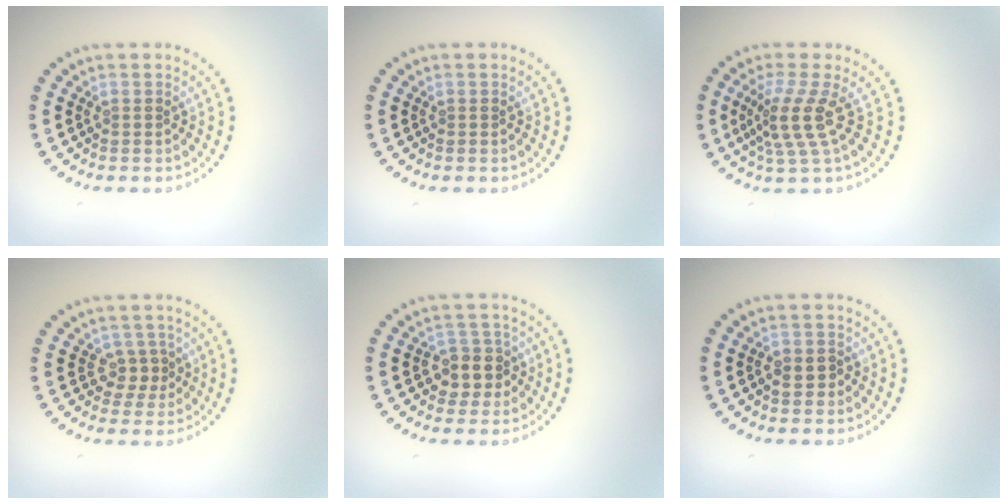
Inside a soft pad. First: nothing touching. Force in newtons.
{"total": 0.0}
{"total": 3.6, "press": 2.7, "slide": 2.4}
{"total": 1.7, "press": 1.5, "slide": 0.9}
{"total": 2.8, "press": 2.5, "slide": 1.3}
{"total": 1.3, "press": 1.2, "slide": 0.5}